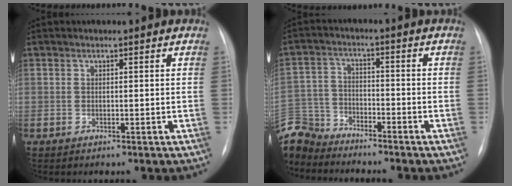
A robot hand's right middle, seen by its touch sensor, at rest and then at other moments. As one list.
[{"total": 10.1, "force": [-9.5, 3.4, 0.8], "torque": [-0.035, 0.008, -0.188]}]